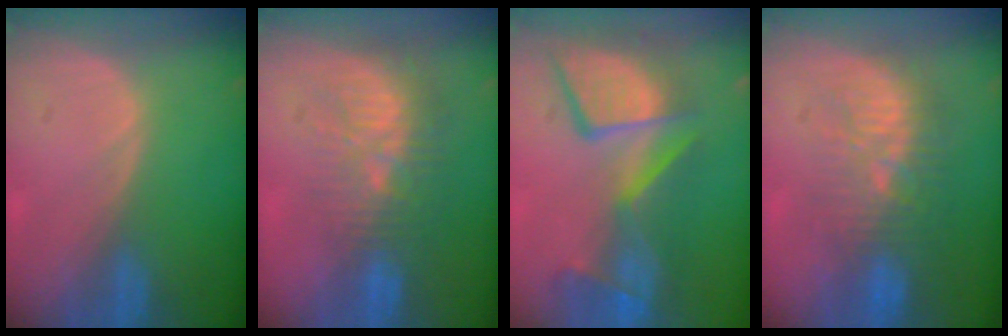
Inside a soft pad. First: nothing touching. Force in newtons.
{"total": 9.9, "press": 8.9, "slide": 4.3}
{"total": 12.1, "press": 11.1, "slide": 4.9}
{"total": 9.5, "press": 9.1, "slide": 2.8}